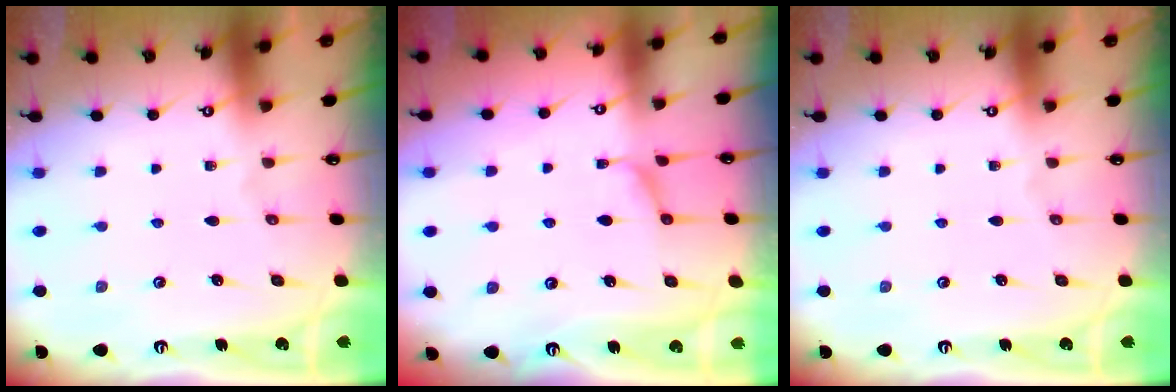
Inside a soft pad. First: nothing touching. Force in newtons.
{"total": 1.5, "press": 1.1, "slide": 1.0}
{"total": 0.0}